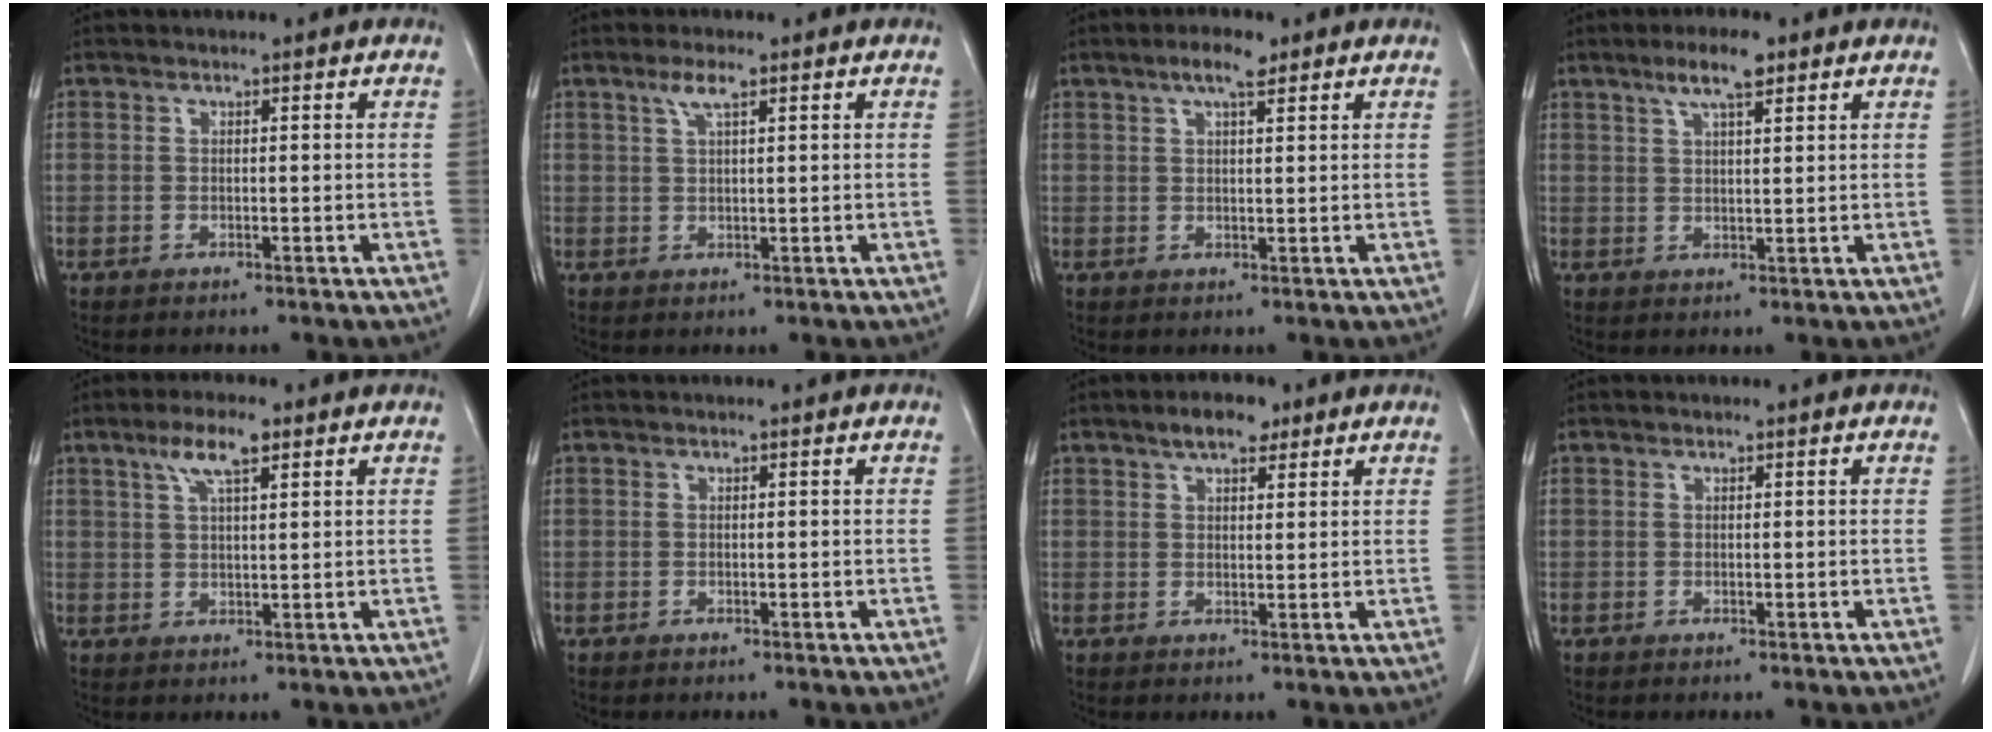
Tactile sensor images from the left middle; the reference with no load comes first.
{"total": 2.7, "force": [1.6, 0.3, 2.2], "torque": [-0.047, 0.006, 0.033]}
{"total": 3.9, "force": [2.5, 0.8, 2.8], "torque": [-0.053, 0.007, 0.042]}
{"total": 5.2, "force": [3.4, 0.8, 3.9], "torque": [-0.072, 0.008, 0.058]}
{"total": 5.3, "force": [3.1, 1.1, 4.1], "torque": [-0.083, 0.009, 0.057]}
{"total": 0.0}
{"total": 4.6, "force": [3.2, 1.7, 2.9], "torque": [-0.052, 0.011, 0.051]}
{"total": 0.0}